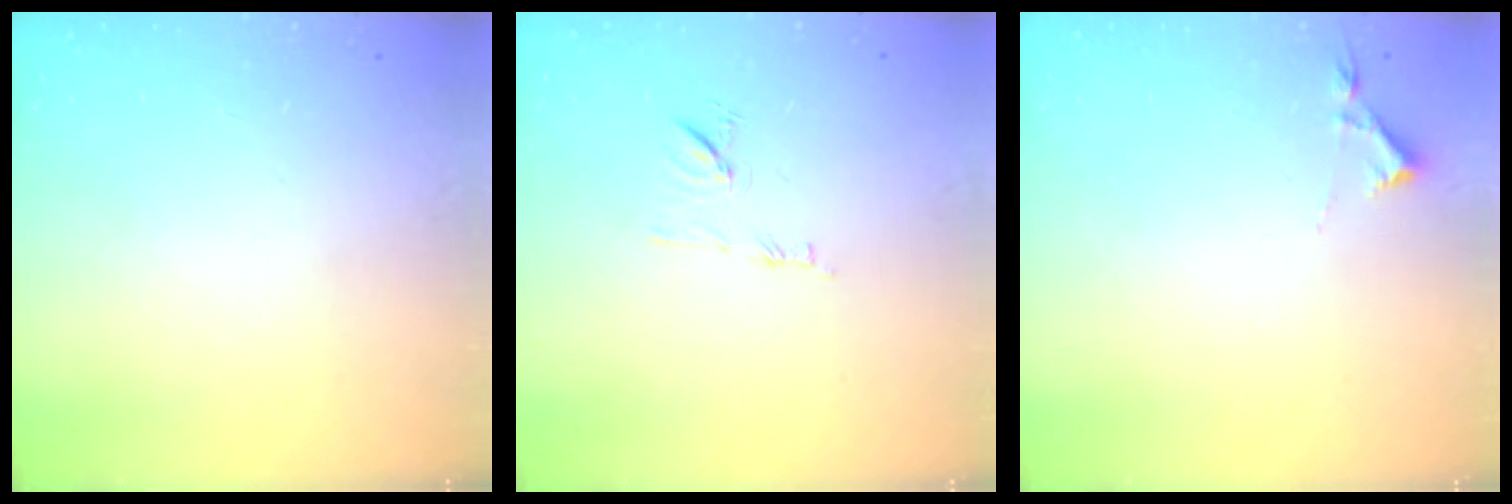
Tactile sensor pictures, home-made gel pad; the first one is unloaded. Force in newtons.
{"total": 7.5, "press": 7.5, "slide": 0.8}
{"total": 2.9, "press": 2.9, "slide": 0.5}